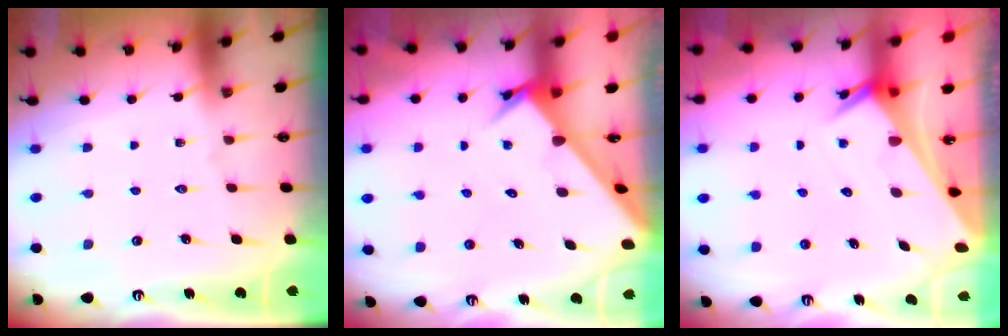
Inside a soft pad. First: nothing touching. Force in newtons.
{"total": 2.8, "press": 2.8, "slide": 0.3}
{"total": 2.9, "press": 2.9, "slide": 0.2}